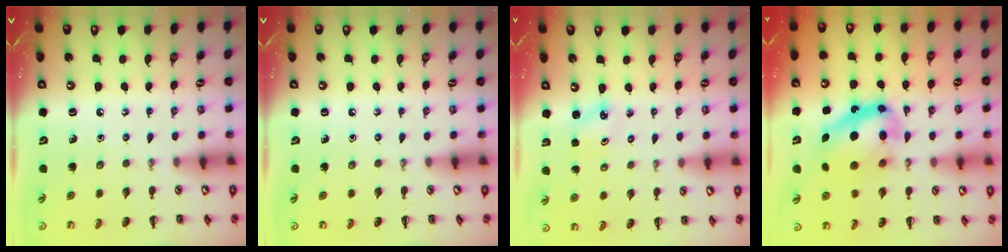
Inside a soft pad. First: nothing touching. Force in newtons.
{"total": 0.0}
{"total": 2.0, "press": 2.0, "slide": 0.6}
{"total": 12.7, "press": 12.3, "slide": 3.0}